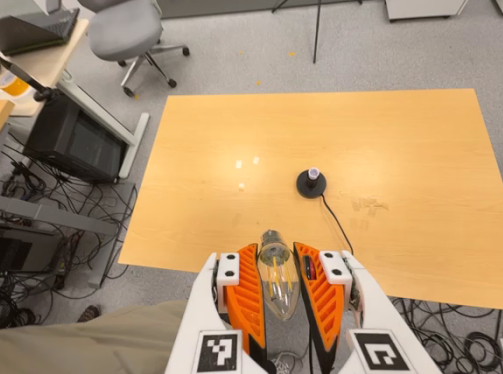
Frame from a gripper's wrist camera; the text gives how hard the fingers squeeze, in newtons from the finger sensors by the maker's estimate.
{"total": 20.5, "left": 22.1, "right": 18.8}